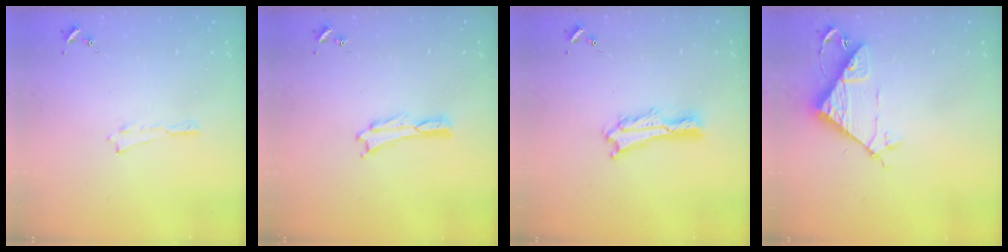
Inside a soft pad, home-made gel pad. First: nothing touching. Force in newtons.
{"total": 0.0}
{"total": 2.2, "press": 2.2, "slide": 0.3}
{"total": 7.7, "press": 7.7, "slide": 0.7}